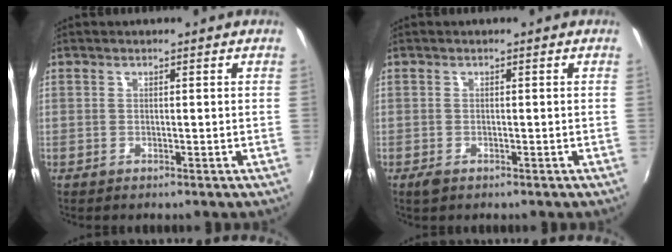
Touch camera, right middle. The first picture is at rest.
{"total": 1.5, "force": [-1.0, 0.8, 0.8], "torque": [-0.016, -0.005, -0.019]}